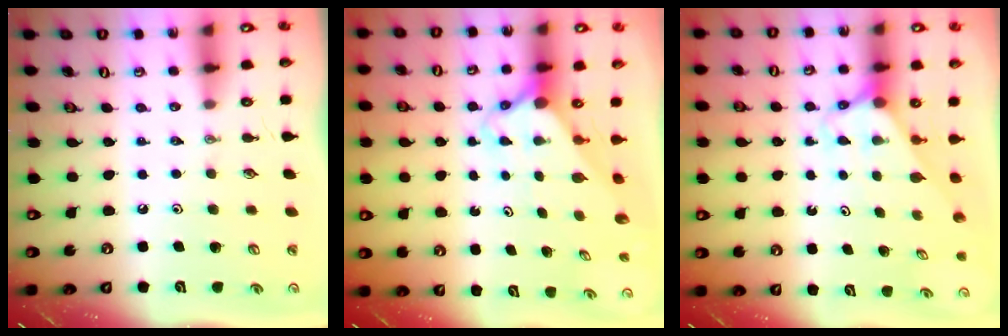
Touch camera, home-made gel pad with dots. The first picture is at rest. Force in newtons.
{"total": 2.8, "press": 2.8, "slide": 0.2}
{"total": 2.7, "press": 2.7, "slide": 0.2}